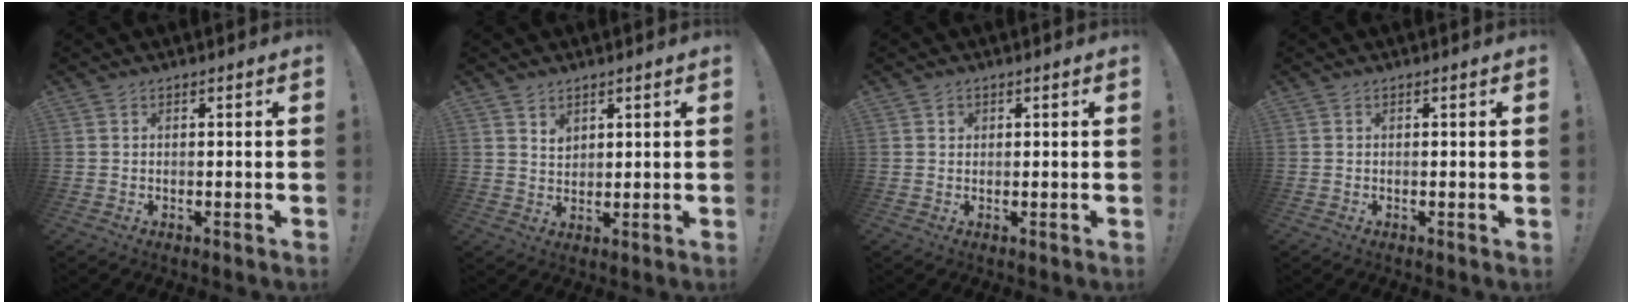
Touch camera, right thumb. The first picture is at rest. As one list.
[{"total": 3.1, "force": [2.3, 2.0, 0.8], "torque": [-0.004, -0.018, 0.041]}, {"total": 1.1, "force": [0.5, 0.9, 0.1], "torque": [0.003, -0.001, 0.008]}, {"total": 0.0}]